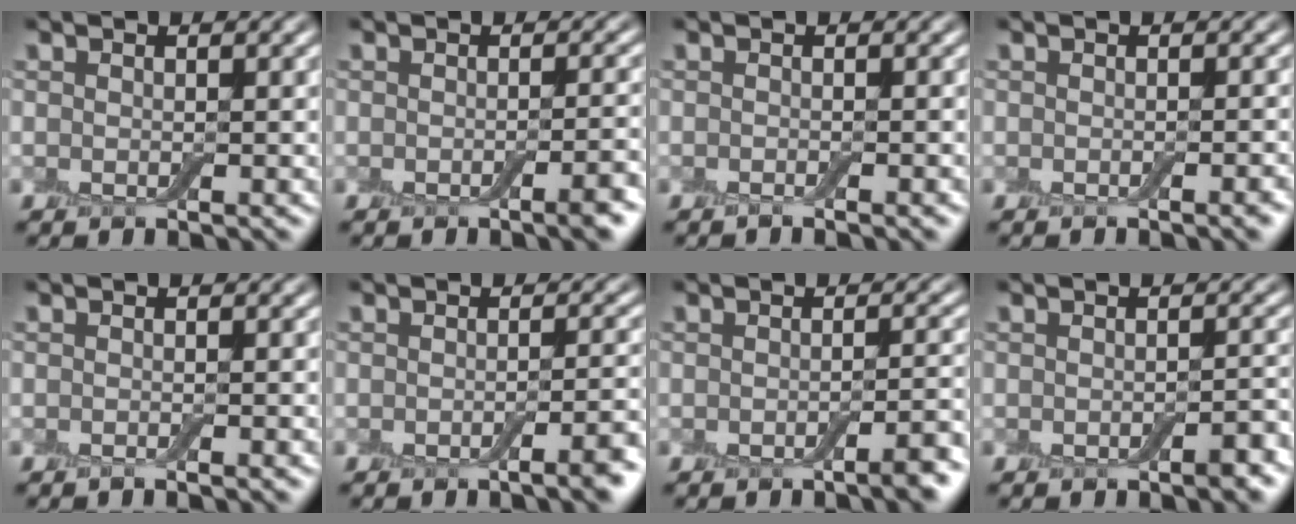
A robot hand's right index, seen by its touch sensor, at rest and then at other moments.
{"total": 2.7, "force": [-1.2, 0.6, 2.3], "torque": [-0.024, 0.004, -0.022]}
{"total": 1.4, "force": [-1.0, 0.2, 1.0], "torque": [-0.006, -0.001, -0.015]}
{"total": 1.6, "force": [-0.8, 0.4, 1.3], "torque": [-0.008, 0.002, -0.011]}
{"total": 1.1, "force": [-0.7, 0.1, 0.8], "torque": [-0.007, -0.002, -0.013]}
{"total": 3.6, "force": [-1.7, 1.0, 3.0], "torque": [-0.029, 0.004, -0.028]}
{"total": 2.8, "force": [-1.5, 0.6, 2.2], "torque": [-0.027, 0.004, -0.029]}
{"total": 1.8, "force": [-1.0, 0.4, 1.4], "torque": [-0.018, 0.003, -0.013]}